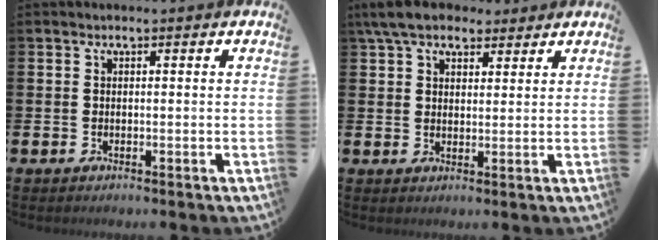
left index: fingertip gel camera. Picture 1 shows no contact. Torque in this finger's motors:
{"motor_torque": [1.09, -1.04, 0.84, 0.21]}